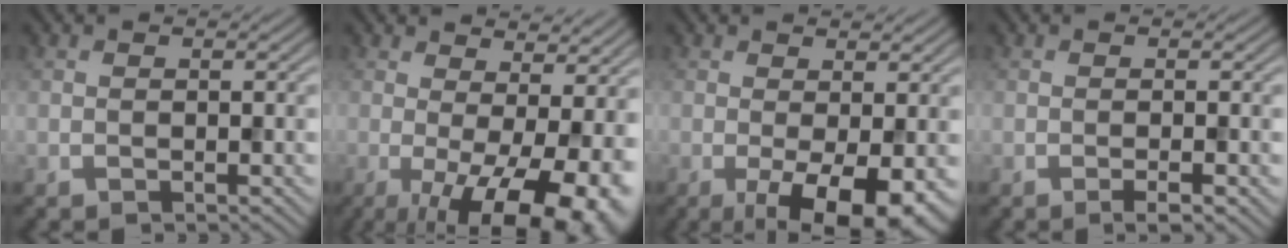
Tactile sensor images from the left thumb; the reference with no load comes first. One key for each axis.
{"total": 14.0, "fx": -2.3, "fy": 5.1, "fz": 12.8, "tx": -0.162, "ty": -0.005, "tz": -0.018}
{"total": 7.6, "fx": -2.2, "fy": 2.5, "fz": 6.9, "tx": -0.107, "ty": -0.008, "tz": -0.027}
{"total": 2.0, "fx": -0.8, "fy": 0.2, "fz": 1.8, "tx": -0.027, "ty": 0.003, "tz": -0.017}